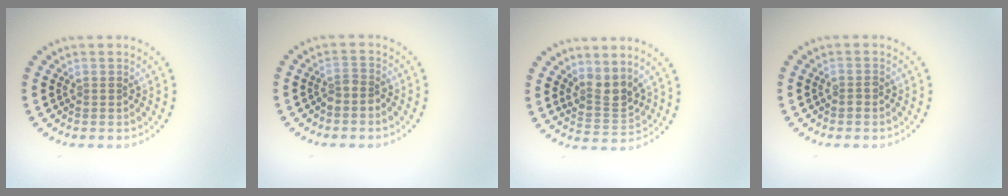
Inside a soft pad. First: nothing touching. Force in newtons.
{"total": 1.4, "press": 1.0, "slide": 1.0}
{"total": 2.6, "press": 2.0, "slide": 1.7}
{"total": 0.8, "press": 0.7, "slide": 0.3}